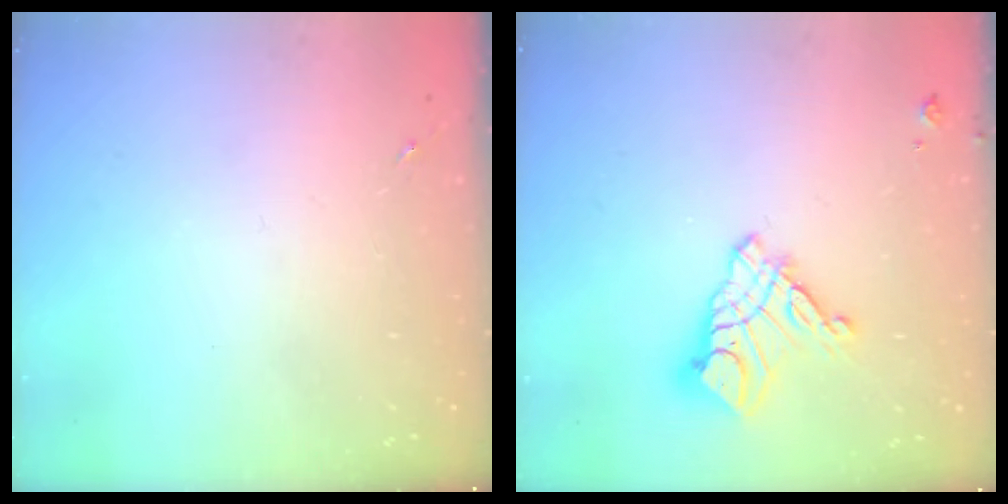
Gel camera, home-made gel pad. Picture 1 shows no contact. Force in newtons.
{"total": 12.6, "press": 12.5, "slide": 1.1}